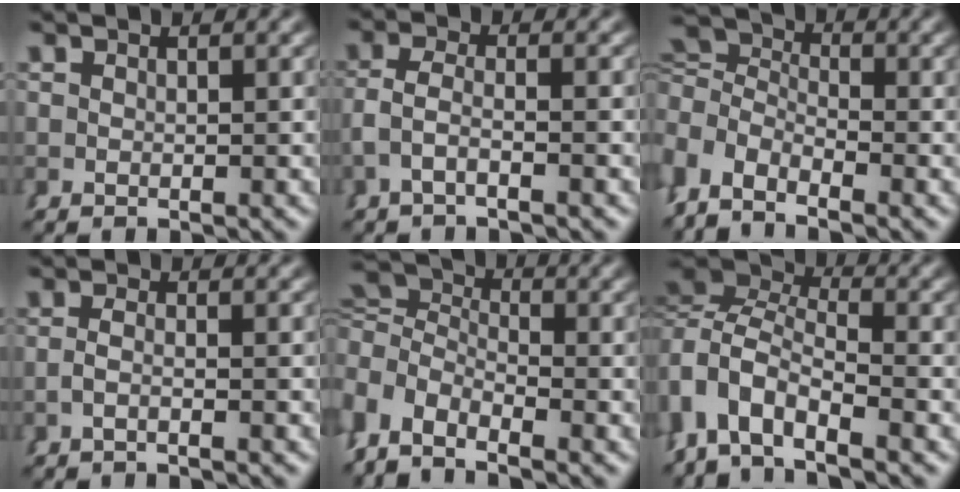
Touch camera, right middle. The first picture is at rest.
{"total": 2.5, "force": [-1.2, 0.7, 2.0], "torque": [-0.057, -0.011, -0.017]}
{"total": 6.0, "force": [0.7, 5.0, 3.2], "torque": [-0.079, -0.010, 0.004]}
{"total": 1.6, "force": [-1.1, -0.7, 0.9], "torque": [-0.027, -0.004, -0.019]}
{"total": 6.8, "force": [0.7, 5.7, 3.6], "torque": [-0.088, -0.009, 0.003]}
{"total": 7.2, "force": [0.2, 5.4, 4.7], "torque": [-0.114, -0.012, -0.008]}